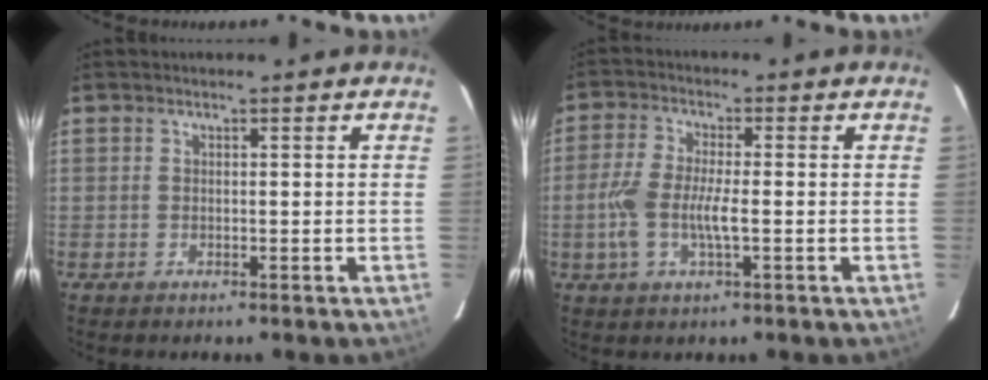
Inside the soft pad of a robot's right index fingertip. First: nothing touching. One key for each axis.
{"total": 7.4, "fx": -1.6, "fy": 2.2, "fz": 6.9, "tx": -0.151, "ty": -0.001, "tz": -0.032}